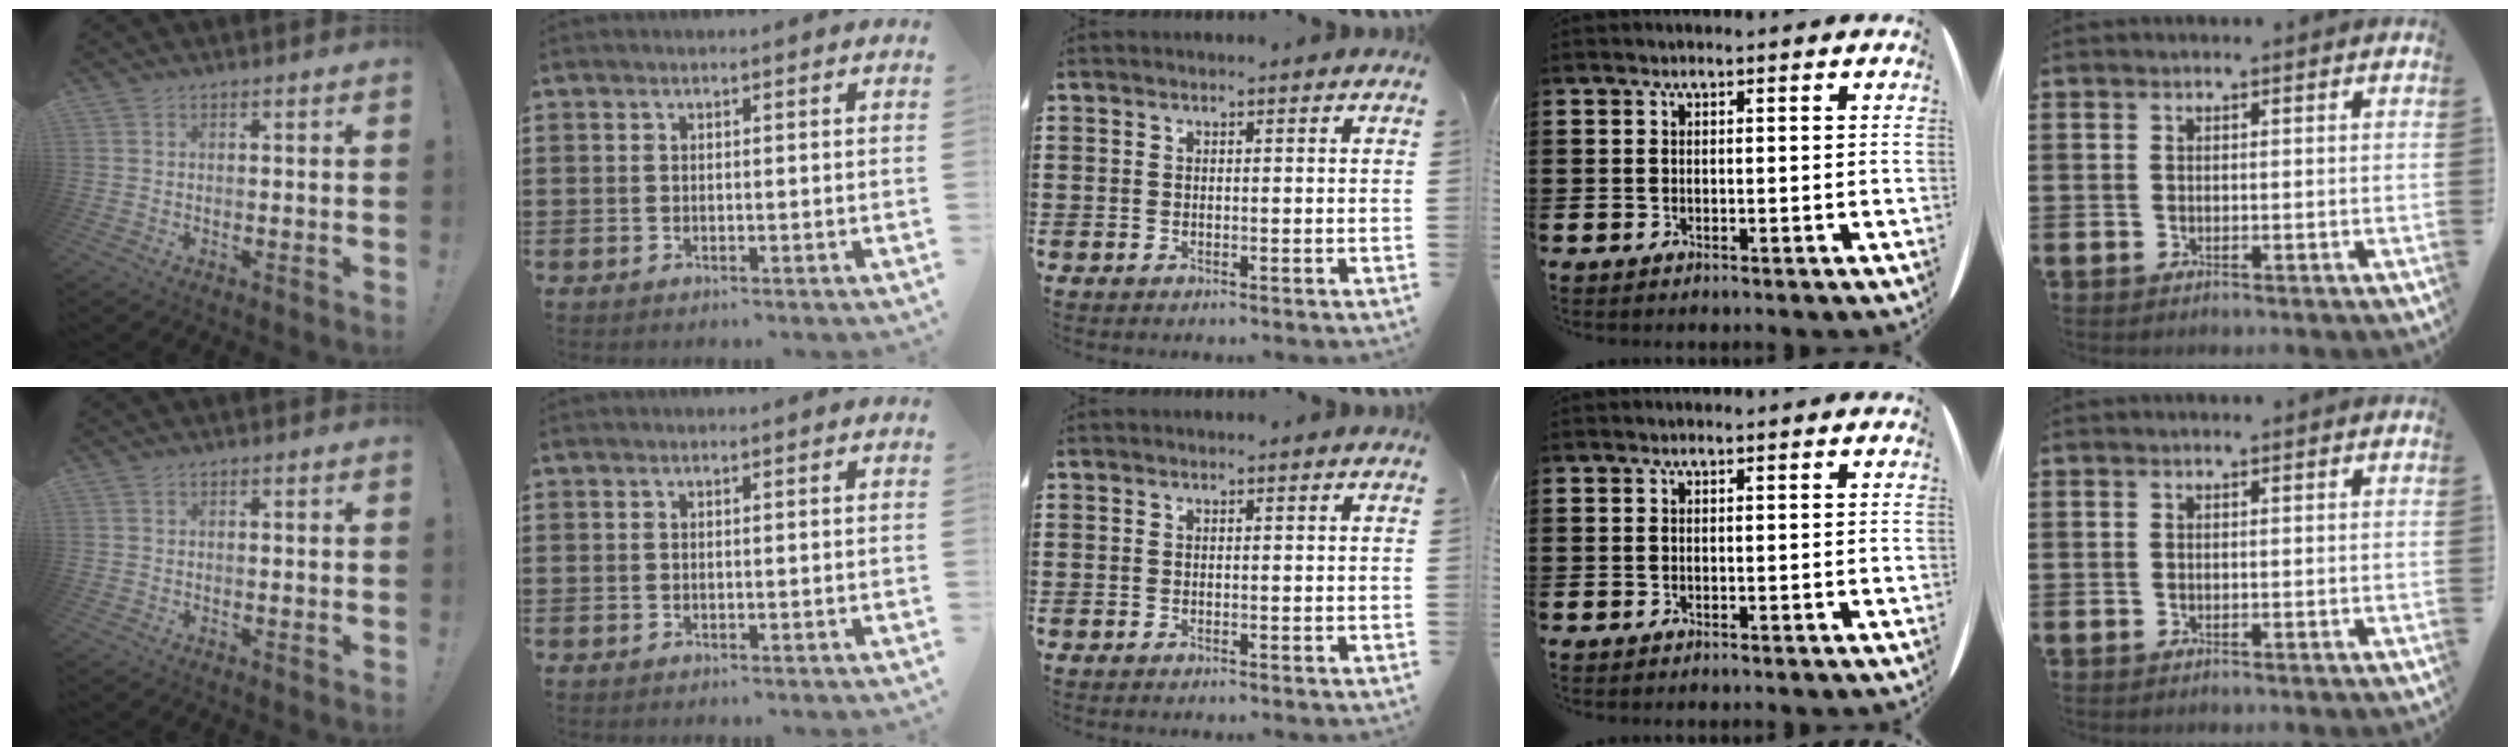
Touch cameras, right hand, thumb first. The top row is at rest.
{"thumb": {"total": 0.6, "force": [-0.2, 0.5, 0.3], "torque": [-0.006, 0.004, -0.003]}}